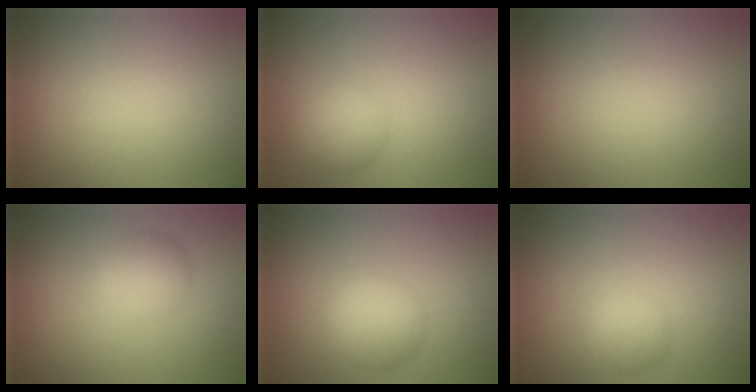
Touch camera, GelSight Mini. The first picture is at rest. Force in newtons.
{"total": 2.6, "press": 2.6, "slide": 0.1}
{"total": 0.0}
{"total": 2.5, "press": 2.5, "slide": 0.1}
{"total": 3.5, "press": 3.5, "slide": 0.2}
{"total": 1.8, "press": 1.8, "slide": 0.1}